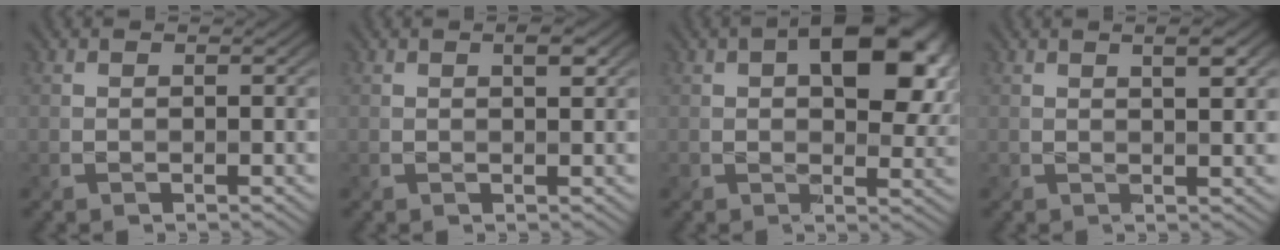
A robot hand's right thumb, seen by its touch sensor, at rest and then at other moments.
{"total": 1.5, "force": [0.6, 0.5, 1.3], "torque": [-0.020, 0.000, 0.011]}
{"total": 12.0, "force": [3.8, 6.8, 9.2], "torque": [-0.138, -0.002, 0.064]}
{"total": 2.6, "force": [1.3, 0.5, 2.2], "torque": [-0.036, -0.001, 0.022]}